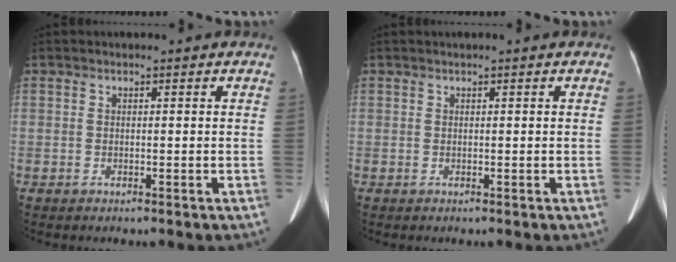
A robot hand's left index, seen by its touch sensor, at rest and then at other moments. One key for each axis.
{"total": 0.6, "fx": 0.5, "fy": -0.1, "fz": 0.4, "tx": -0.008, "ty": 0.010, "tz": 0.013}